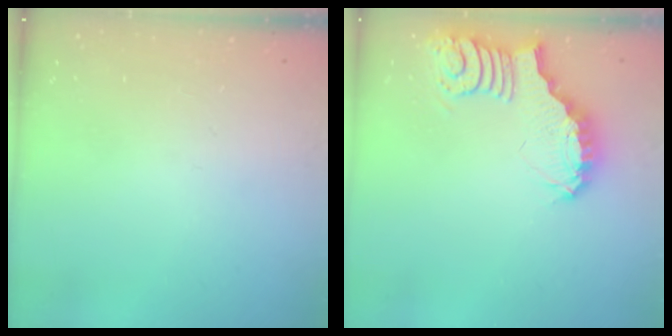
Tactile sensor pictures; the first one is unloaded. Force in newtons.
{"total": 3.7, "press": 3.6, "slide": 0.6}